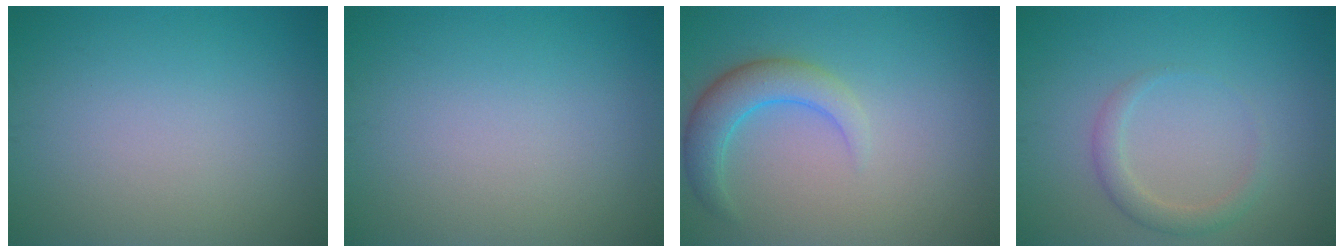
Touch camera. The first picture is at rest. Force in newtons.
{"total": 0.0}
{"total": 3.8, "press": 3.8, "slide": 0.4}
{"total": 1.9, "press": 1.9, "slide": 0.2}